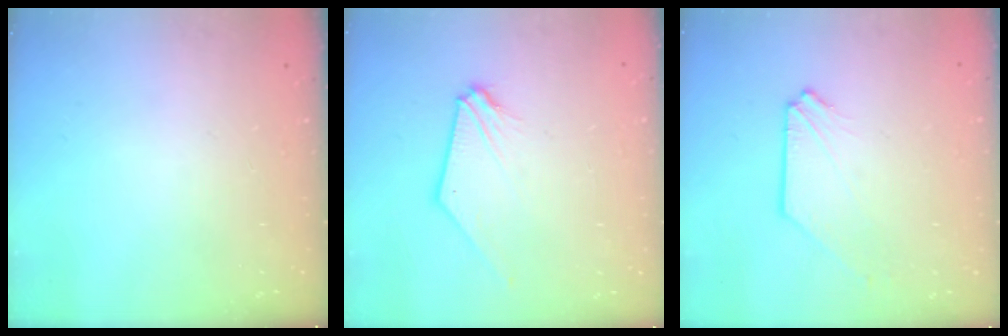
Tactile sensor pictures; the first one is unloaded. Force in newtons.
{"total": 2.1, "press": 2.1, "slide": 0.6}
{"total": 1.2, "press": 1.2, "slide": 0.2}